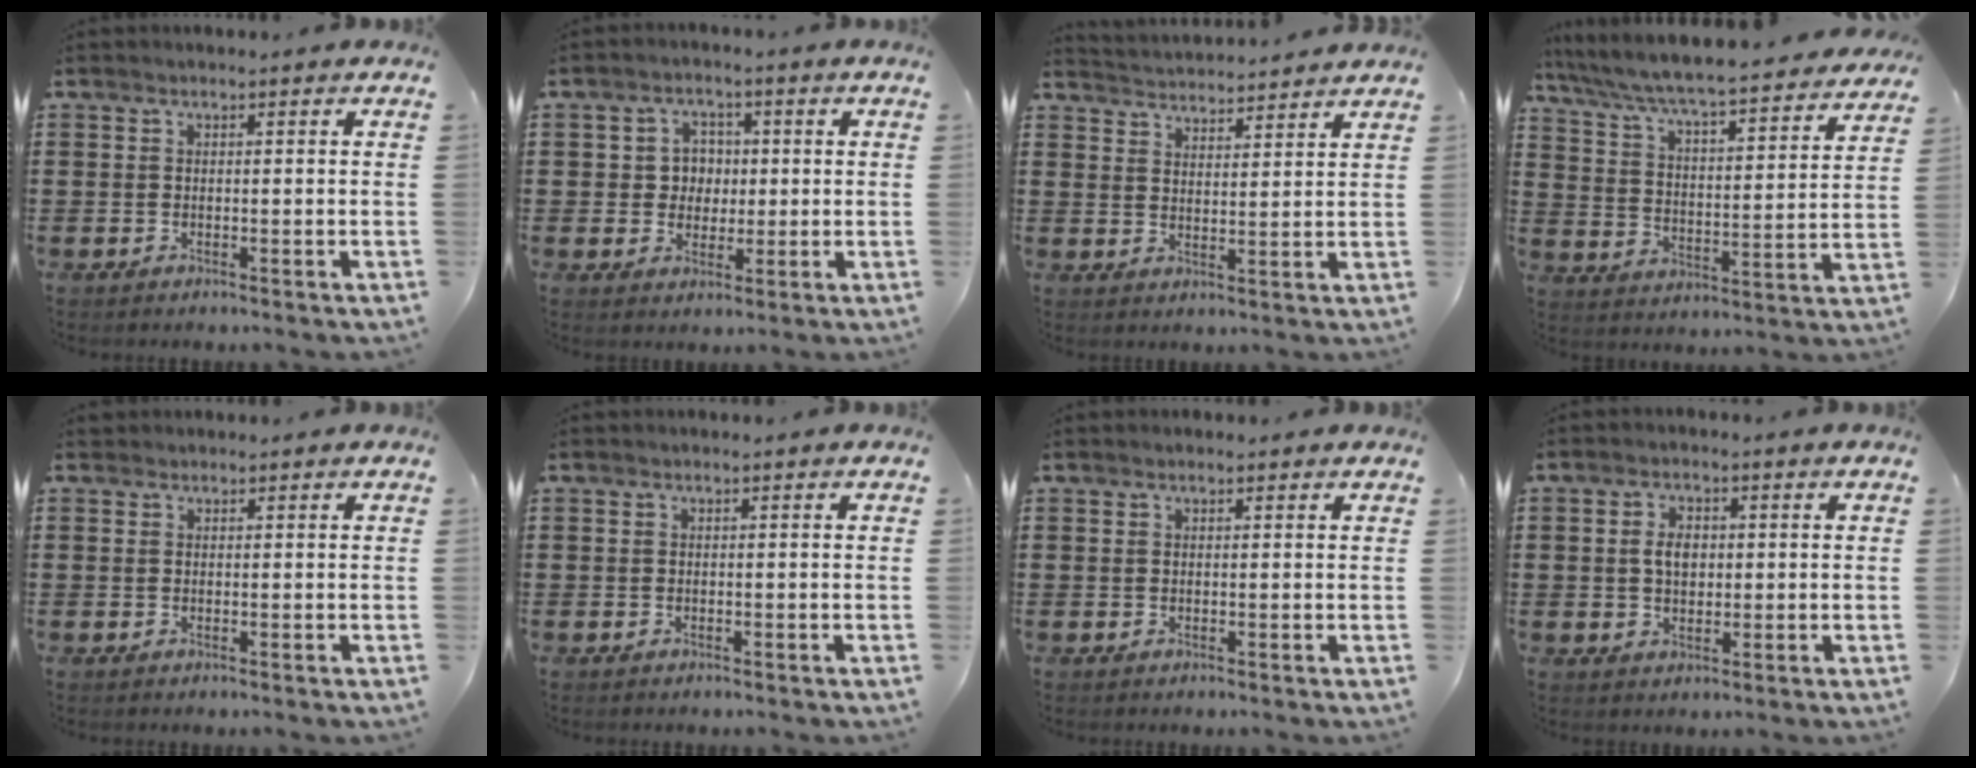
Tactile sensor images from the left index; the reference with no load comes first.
{"total": 4.4, "force": [0.5, 4.1, 1.7], "torque": [-0.043, 0.010, 0.002]}
{"total": 3.4, "force": [3.4, -0.2, -0.5], "torque": [-0.004, -0.020, 0.059]}
{"total": 5.2, "force": [4.8, -0.4, 1.9], "torque": [-0.060, -0.047, 0.072]}
{"total": 0.7, "force": [0.6, 0.4, 0.1], "torque": [-0.003, 0.002, 0.013]}
{"total": 0.0}
{"total": 0.7, "force": [0.6, 0.3, 0.2], "torque": [-0.006, 0.002, 0.012]}
{"total": 3.5, "force": [0.5, 2.2, 2.7], "torque": [-0.049, 0.008, 0.005]}